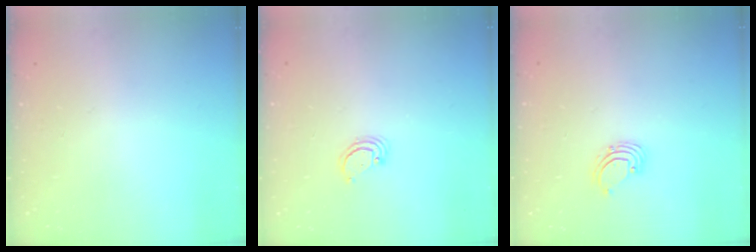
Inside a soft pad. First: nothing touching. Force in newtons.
{"total": 2.5, "press": 2.5, "slide": 0.2}
{"total": 2.3, "press": 2.3, "slide": 0.2}